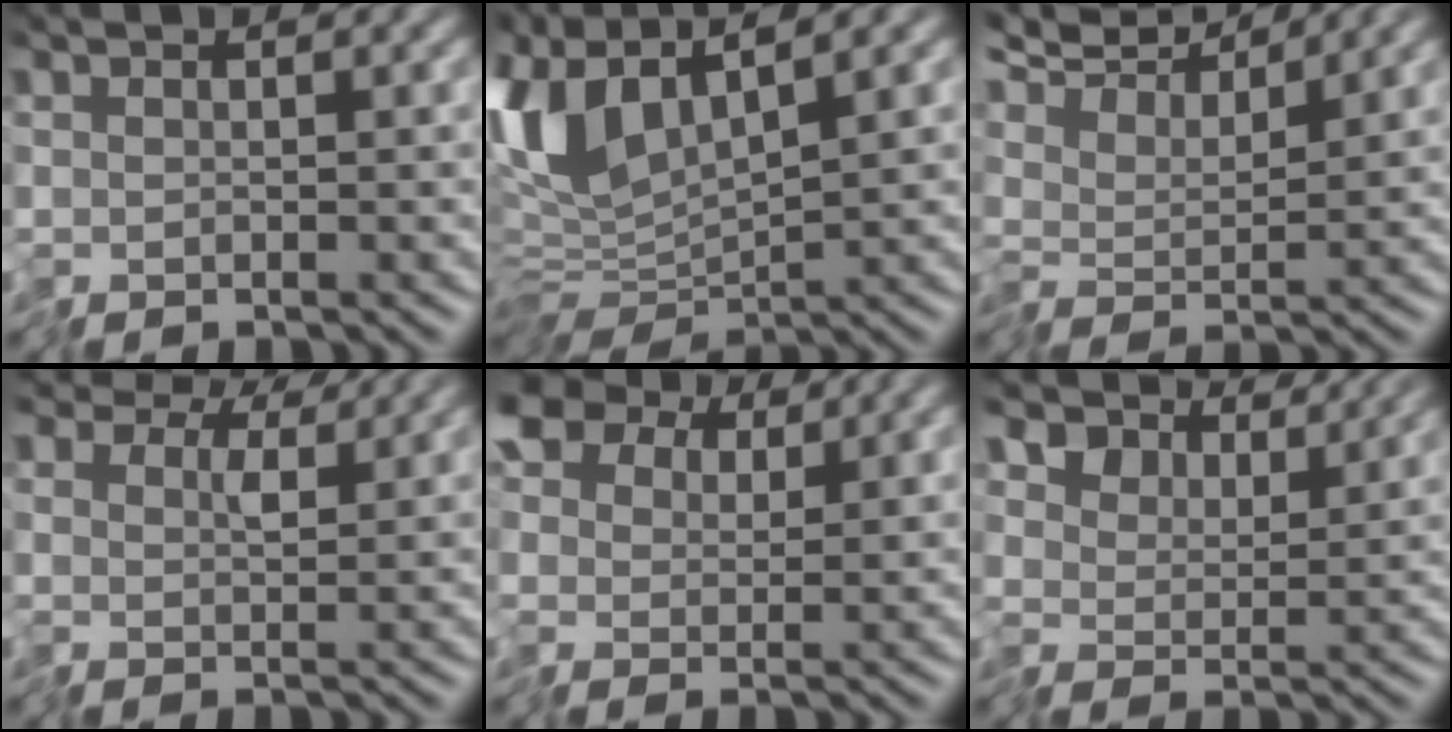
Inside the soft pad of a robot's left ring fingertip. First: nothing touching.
{"total": 8.5, "force": [3.7, 3.6, 6.8], "torque": [-0.162, 0.010, 0.064]}
{"total": 5.8, "force": [5.1, 0.5, 2.8], "torque": [-0.069, 0.018, 0.078]}
{"total": 5.3, "force": [3.9, 2.7, 2.4], "torque": [-0.056, 0.009, 0.054]}
{"total": 8.7, "force": [5.8, 5.5, 3.5], "torque": [-0.092, 0.022, 0.099]}
{"total": 4.4, "force": [4.0, 1.8, 0.9], "torque": [-0.025, 0.005, 0.053]}